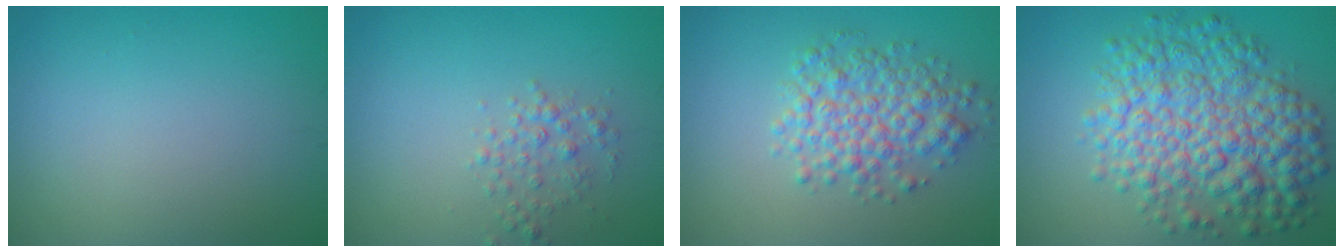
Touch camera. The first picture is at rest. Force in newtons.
{"total": 1.9, "press": 1.9, "slide": 0.0}
{"total": 4.8, "press": 4.8, "slide": 0.1}
{"total": 9.0, "press": 9.0, "slide": 0.1}